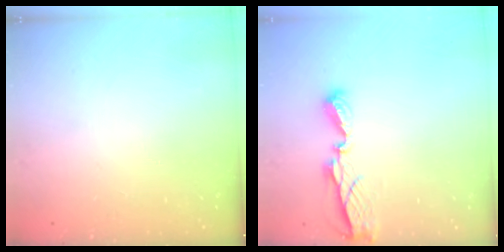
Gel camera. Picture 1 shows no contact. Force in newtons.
{"total": 6.9, "press": 6.9, "slide": 0.6}